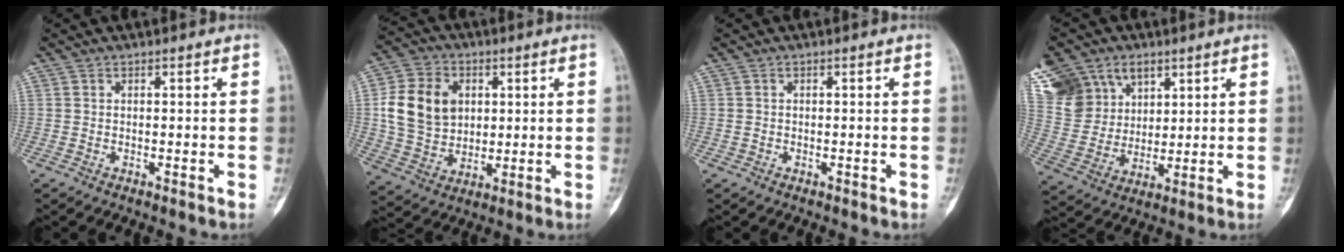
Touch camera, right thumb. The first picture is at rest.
{"total": 13.7, "force": [2.4, 10.8, 8.2], "torque": [-0.127, 0.001, 0.049]}
{"total": 0.0}
{"total": 20.2, "force": [10.4, 15.1, 8.4], "torque": [-0.186, 0.011, 0.220]}